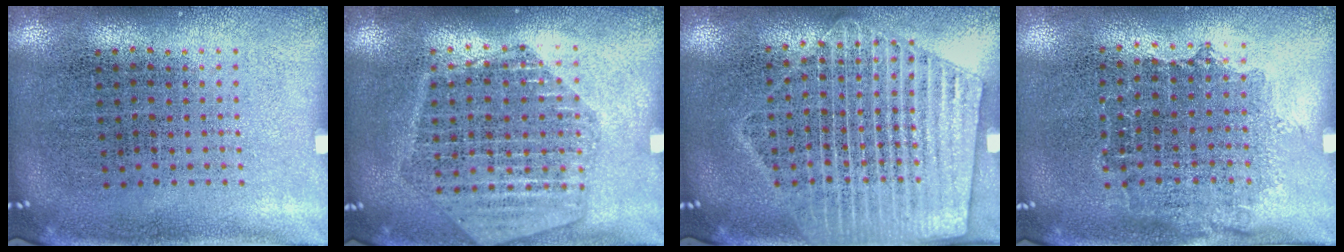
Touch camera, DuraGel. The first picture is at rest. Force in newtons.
{"total": 1.7, "press": 1.6, "slide": 0.5}
{"total": 2.0, "press": 1.8, "slide": 0.9}
{"total": 0.9, "press": 0.7, "slide": 0.6}